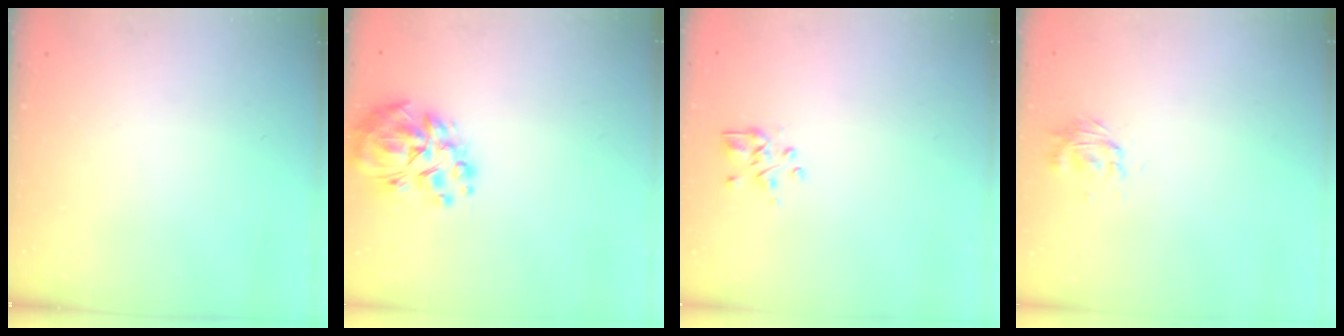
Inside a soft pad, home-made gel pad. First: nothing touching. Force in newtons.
{"total": 14.4, "press": 13.6, "slide": 4.8}
{"total": 2.9, "press": 2.7, "slide": 1.1}
{"total": 1.3, "press": 1.2, "slide": 0.4}